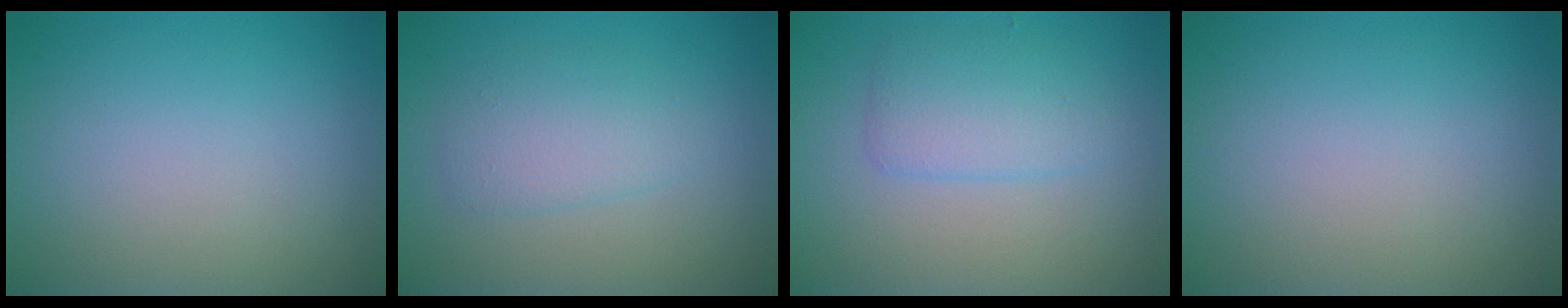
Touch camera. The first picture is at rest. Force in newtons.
{"total": 2.5, "press": 2.5, "slide": 0.1}
{"total": 2.9, "press": 2.9, "slide": 0.2}
{"total": 0.0}